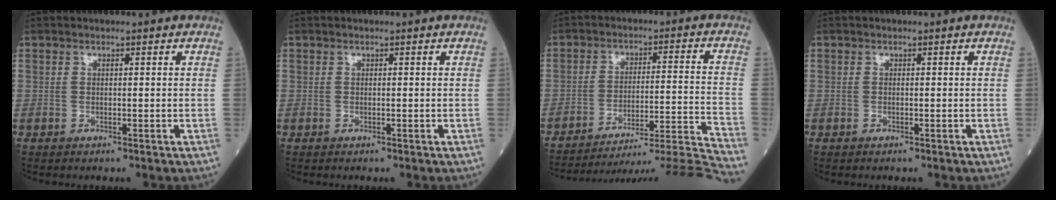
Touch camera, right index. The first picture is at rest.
{"total": 0.0}
{"total": 20.3, "force": [-18.9, -3.6, 6.3], "torque": [-0.047, -0.007, -0.258]}
{"total": 0.0}